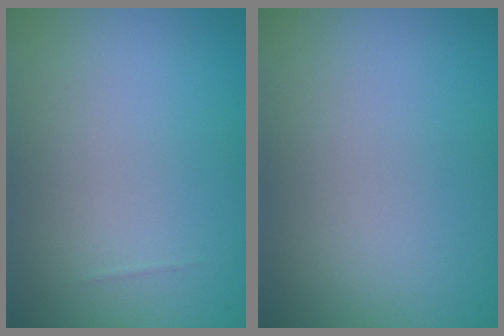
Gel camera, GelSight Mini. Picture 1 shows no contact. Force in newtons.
{"total": 0.0}